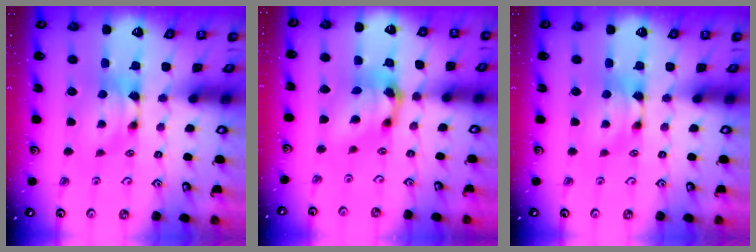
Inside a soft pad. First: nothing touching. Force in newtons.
{"total": 6.5, "press": 6.1, "slide": 2.1}
{"total": 0.0}